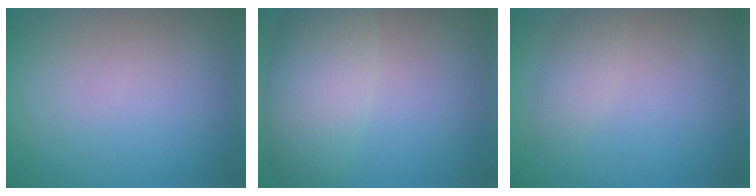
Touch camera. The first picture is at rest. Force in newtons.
{"total": 5.1, "press": 5.1, "slide": 0.2}
{"total": 1.6, "press": 1.6, "slide": 0.1}